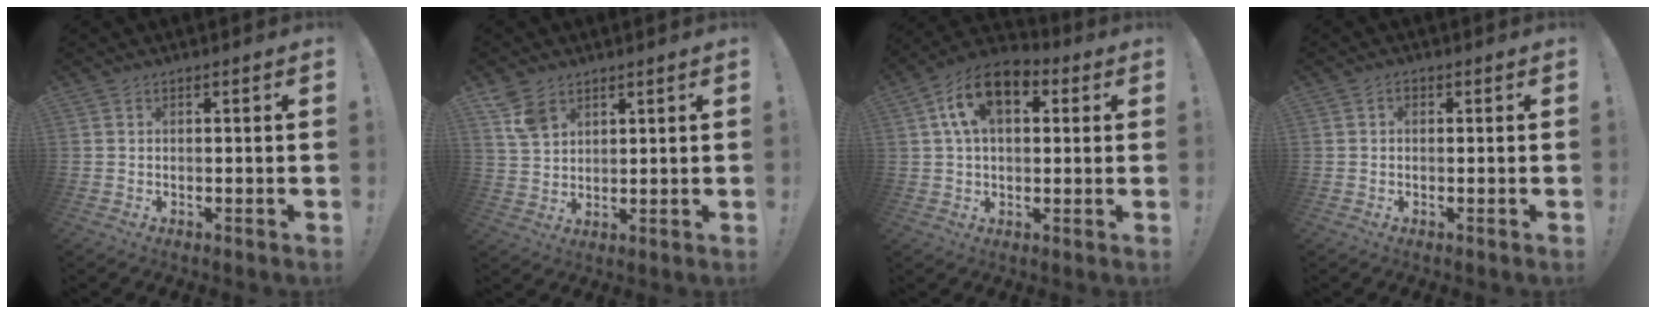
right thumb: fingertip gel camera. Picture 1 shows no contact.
{"total": 6.9, "force": [4.5, 4.1, 3.3], "torque": [-0.057, -0.017, 0.089]}
{"total": 13.5, "force": [5.1, 7.7, 9.8], "torque": [-0.180, 0.005, 0.094]}
{"total": 0.9, "force": [-0.2, 0.7, 0.5], "torque": [-0.015, 0.006, -0.004]}